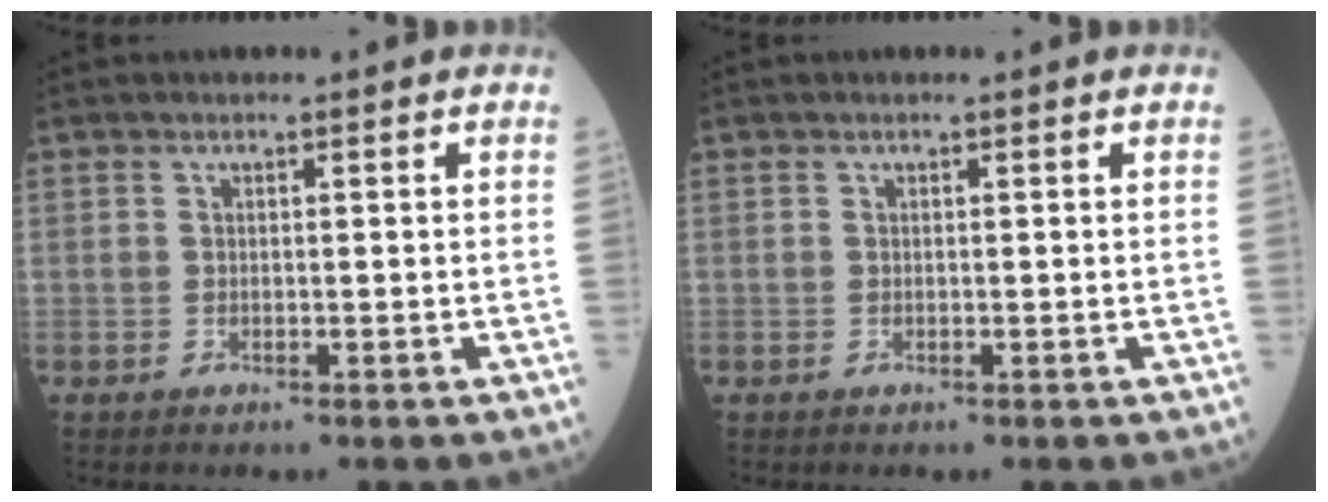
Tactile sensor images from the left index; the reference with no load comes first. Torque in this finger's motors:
{"motor_torque": [-0.16, 0.20, -0.01, -0.01]}